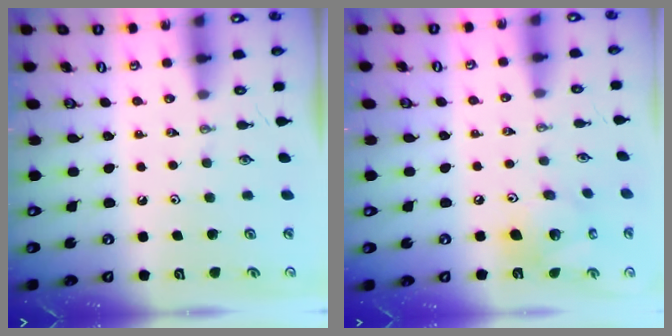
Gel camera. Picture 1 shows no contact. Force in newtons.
{"total": 15.1, "press": 14.8, "slide": 2.8}